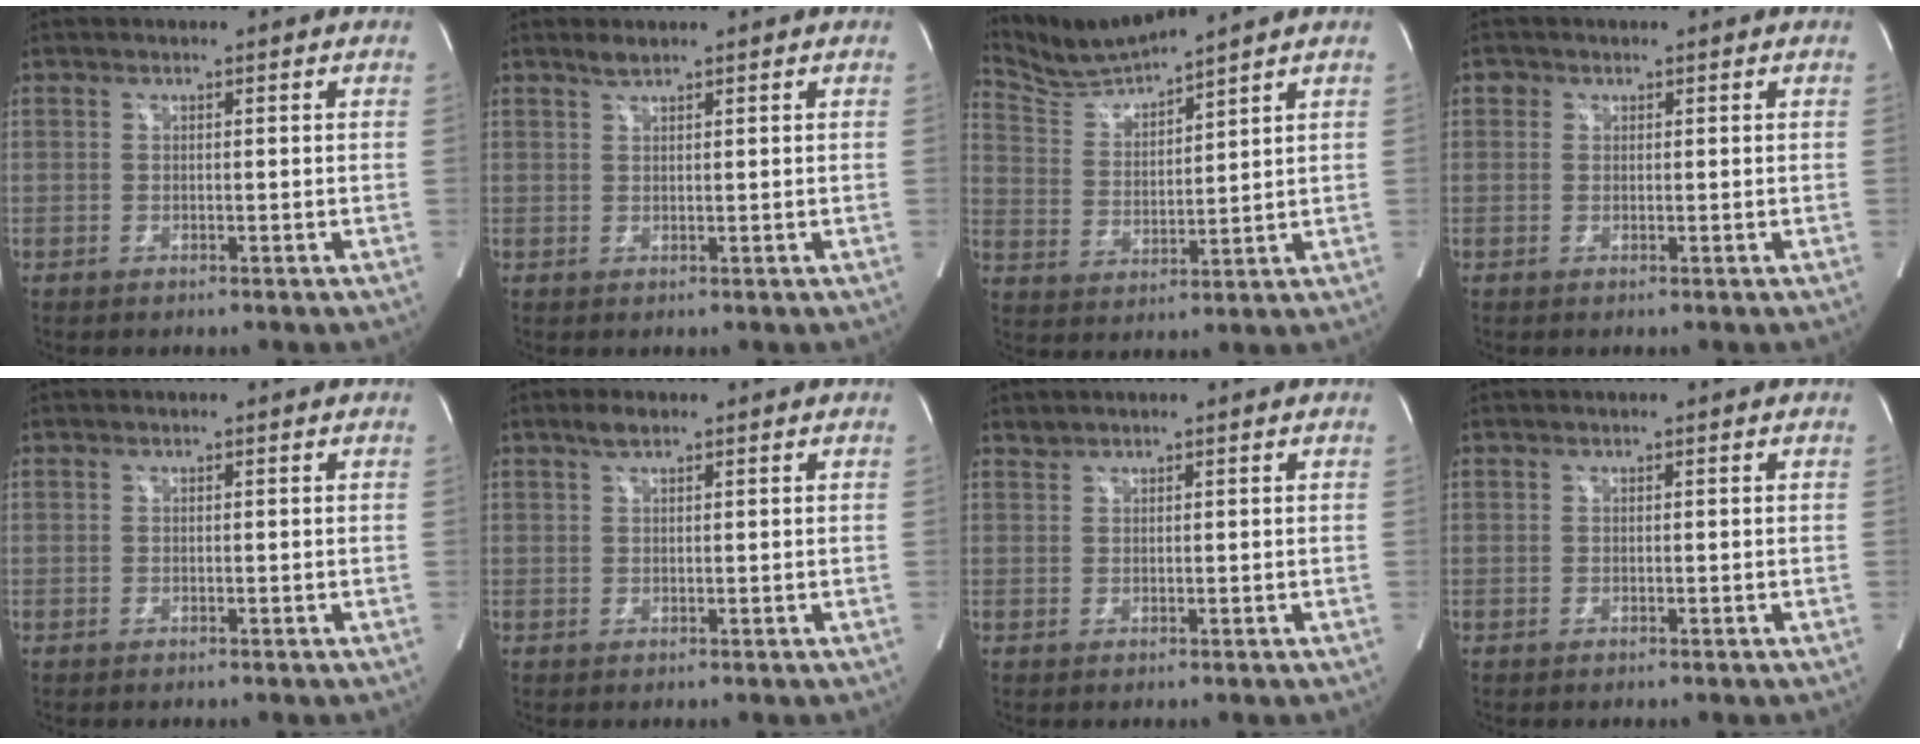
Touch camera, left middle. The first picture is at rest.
{"total": 1.3, "force": [1.2, 0.2, 0.5], "torque": [-0.016, 0.002, 0.026]}
{"total": 7.3, "force": [7.2, -1.3, 0.7], "torque": [-0.036, 0.001, 0.158]}
{"total": 1.1, "force": [0.5, 1.0, 0.1], "torque": [0.005, 0.002, 0.003]}
{"total": 0.0}
{"total": 1.9, "force": [1.4, 0.6, 1.1], "torque": [-0.027, 0.007, 0.027]}
{"total": 0.9, "force": [0.9, 0.0, -0.1], "torque": [-0.003, 0.004, 0.020]}
{"total": 0.0}